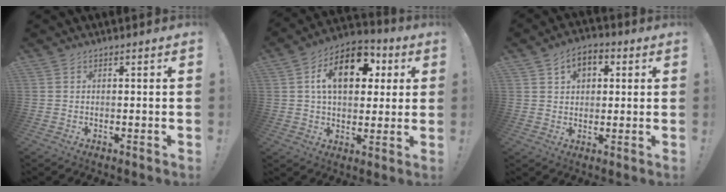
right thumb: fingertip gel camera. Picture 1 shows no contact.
{"total": 16.3, "force": [4.6, 10.1, 12.0], "torque": [-0.184, 0.003, 0.082]}
{"total": 6.9, "force": [2.4, 5.0, 4.0], "torque": [-0.061, -0.001, 0.043]}